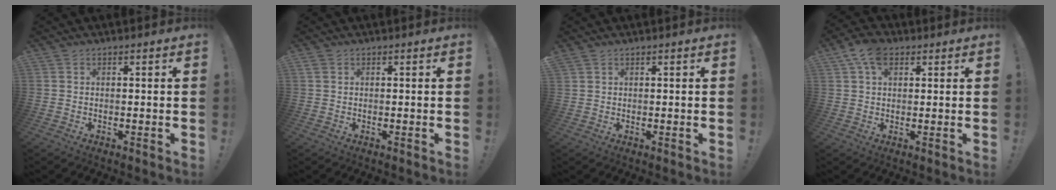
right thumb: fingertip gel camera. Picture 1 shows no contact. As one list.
[{"total": 1.0, "force": [0.5, 0.8, 0.3], "torque": [-0.007, 0.002, 0.010]}, {"total": 0.8, "force": [0.6, 0.5, 0.2], "torque": [-0.003, 0.001, 0.011]}, {"total": 7.7, "force": [3.4, 4.7, 5.0], "torque": [-0.084, 0.000, 0.066]}]